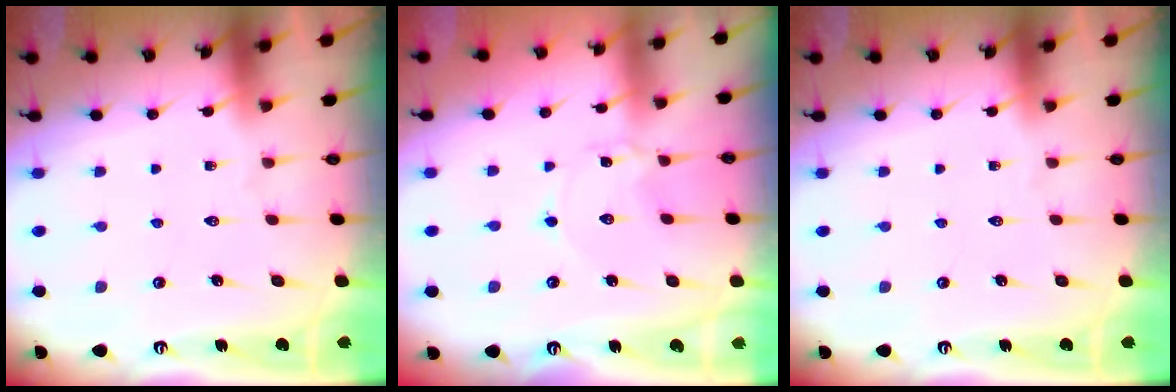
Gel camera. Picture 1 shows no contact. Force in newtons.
{"total": 1.0, "press": 1.0, "slide": 0.1}
{"total": 0.0}